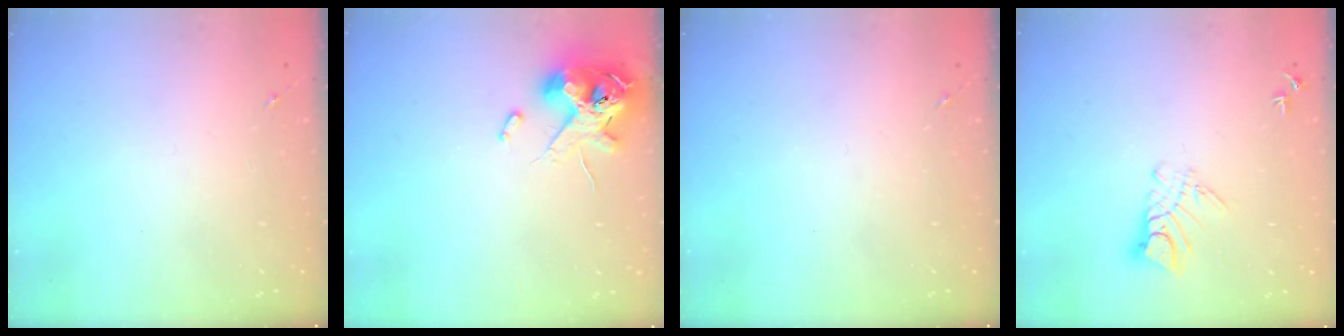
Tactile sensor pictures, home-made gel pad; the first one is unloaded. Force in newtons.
{"total": 12.2, "press": 12.1, "slide": 2.0}
{"total": 0.0}
{"total": 7.6, "press": 7.5, "slide": 0.7}